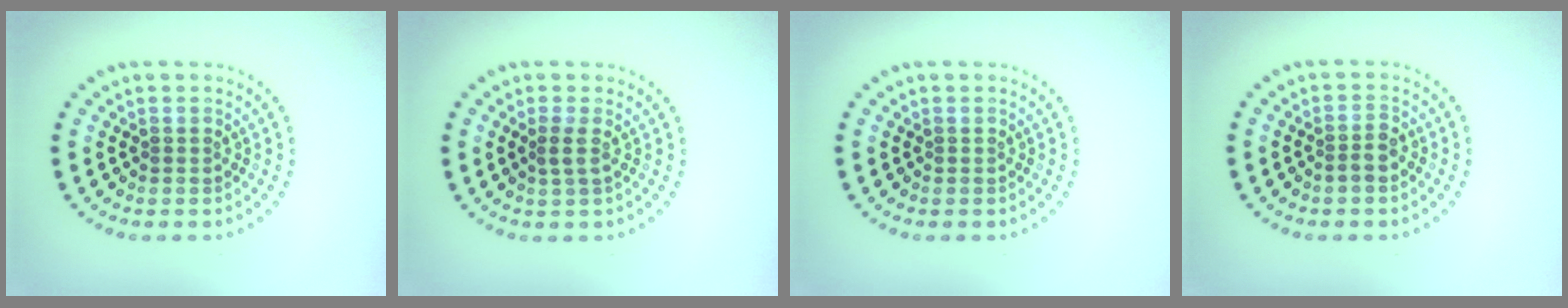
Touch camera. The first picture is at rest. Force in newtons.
{"total": 1.0, "press": 0.8, "slide": 0.6}
{"total": 0.0}
{"total": 1.3, "press": 1.1, "slide": 0.7}